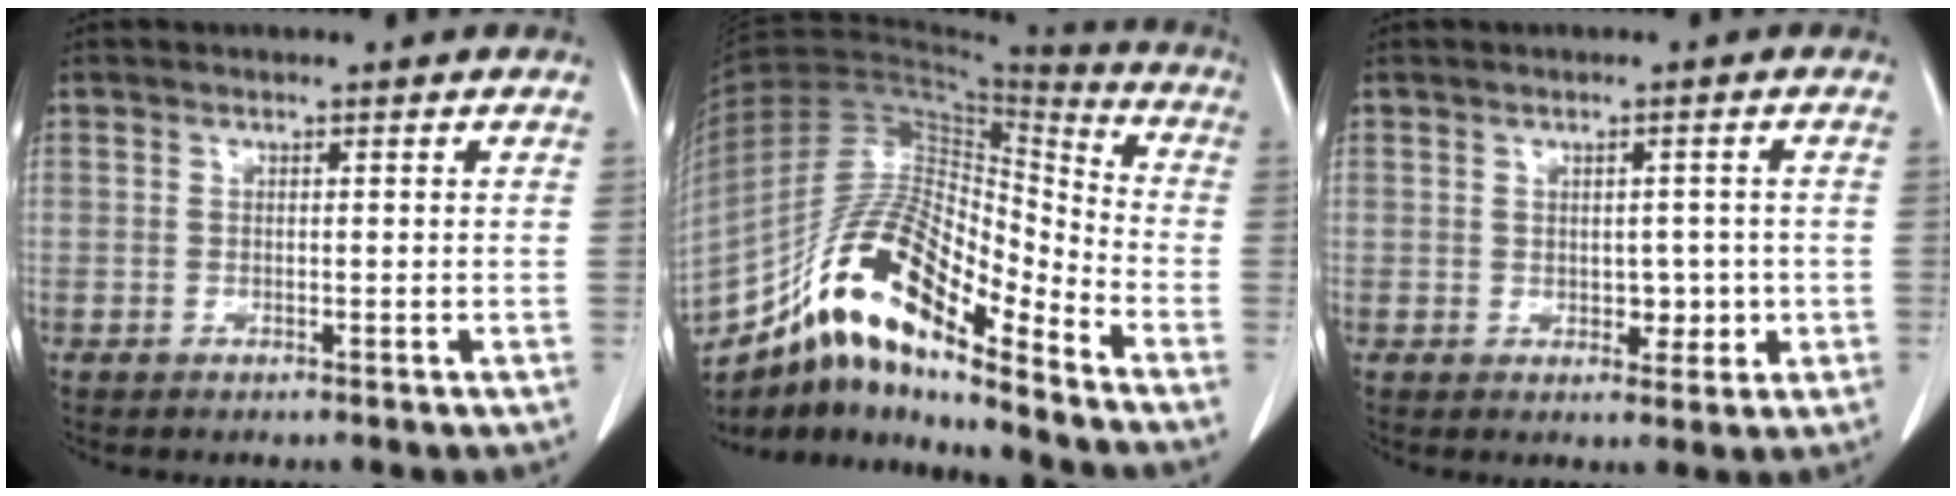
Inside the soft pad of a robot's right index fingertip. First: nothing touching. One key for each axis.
{"total": 19.2, "fx": -12.6, "fy": 4.7, "fz": 13.6, "tx": -0.266, "ty": 0.022, "tz": -0.225}
{"total": 3.2, "fx": -0.4, "fy": 2.2, "fz": 2.2, "tx": -0.020, "ty": 0.005, "tz": 0.000}